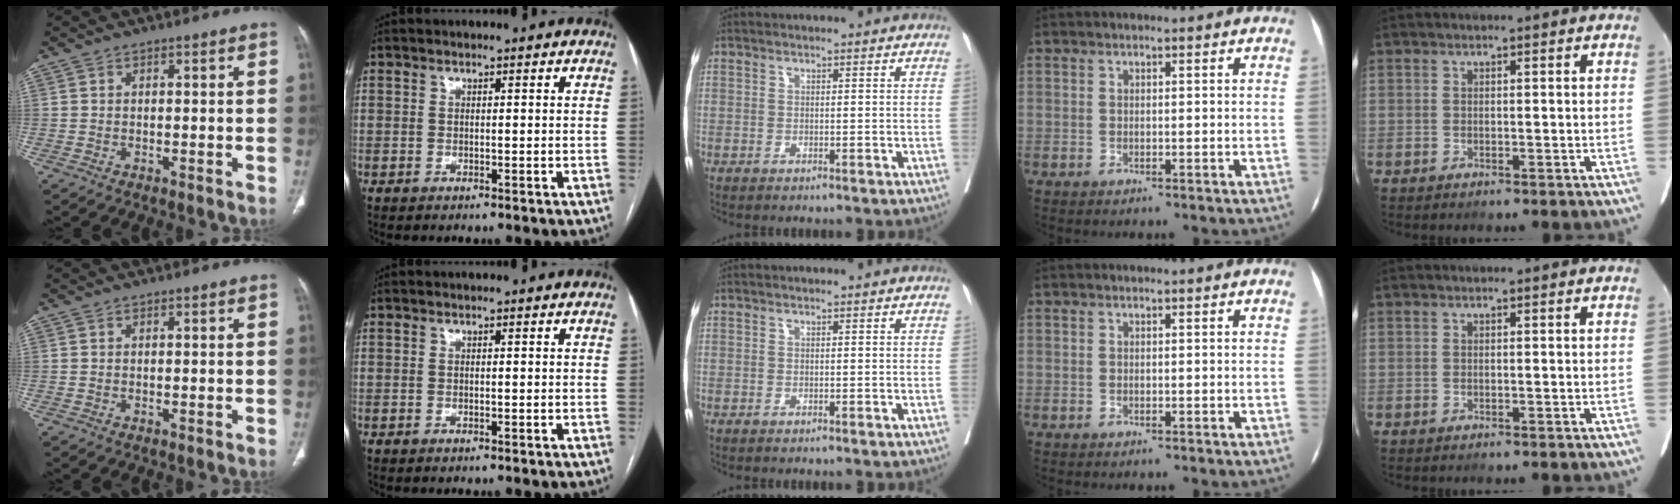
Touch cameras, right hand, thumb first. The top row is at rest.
{}